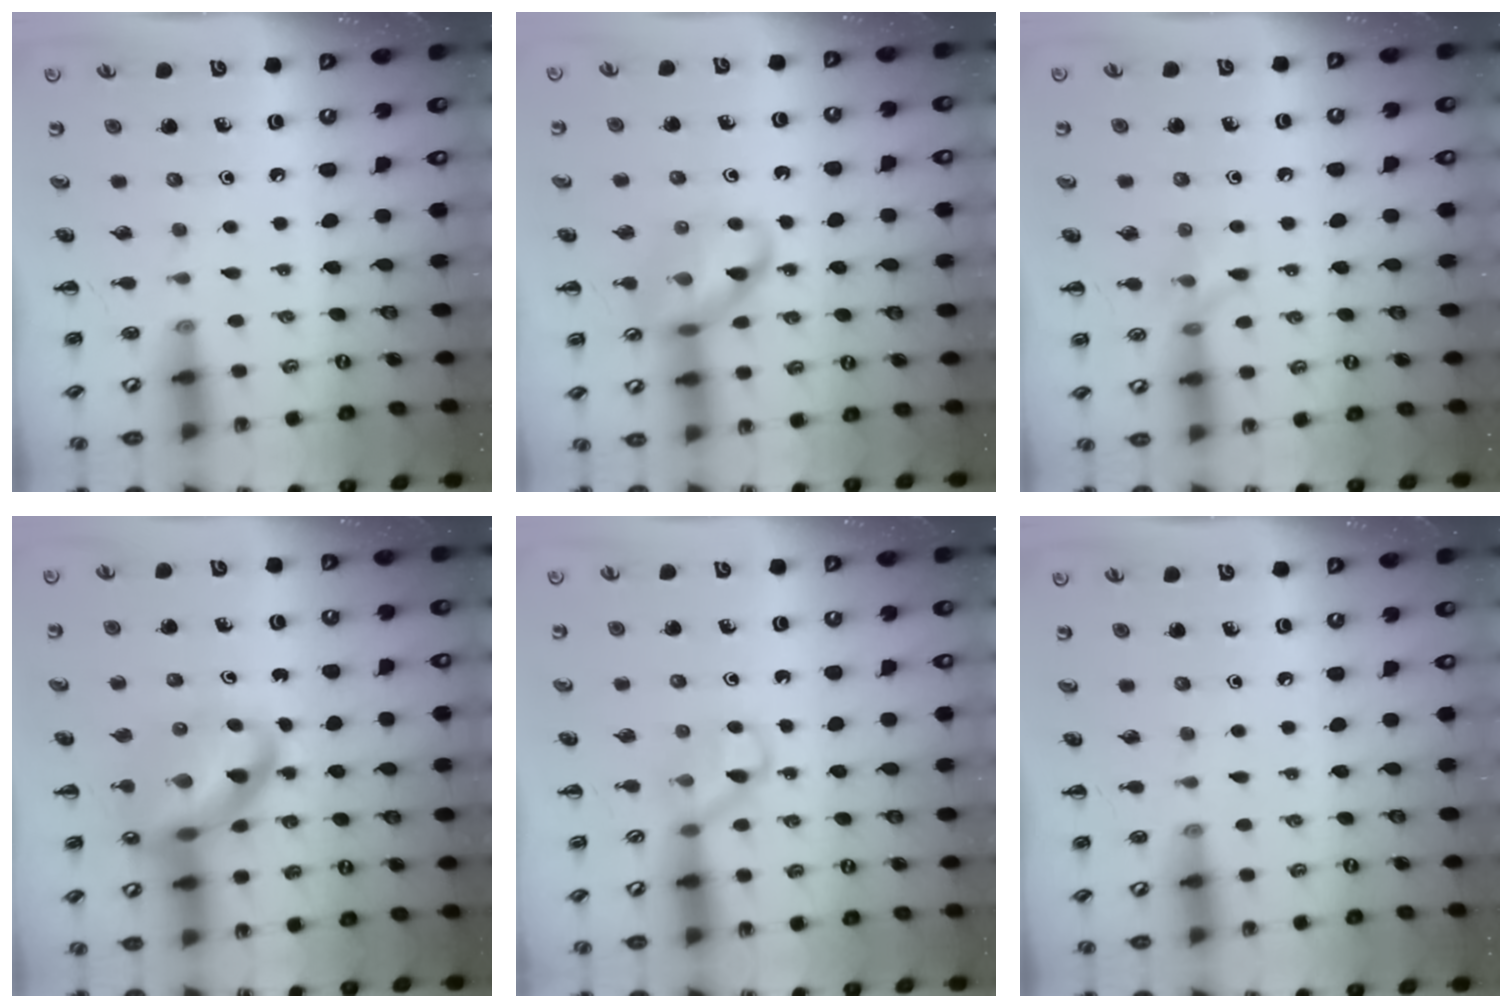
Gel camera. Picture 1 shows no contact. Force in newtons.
{"total": 11.9, "press": 11.7, "slide": 1.9}
{"total": 5.8, "press": 5.7, "slide": 1.0}
{"total": 14.7, "press": 14.2, "slide": 3.6}
{"total": 4.6, "press": 4.3, "slide": 1.4}
{"total": 0.0}